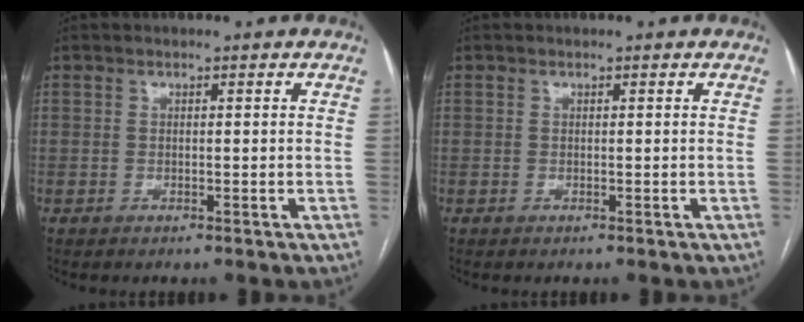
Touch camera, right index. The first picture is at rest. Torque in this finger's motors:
{"motor_torque": [0.00, 0.00, 0.00, 0.00]}